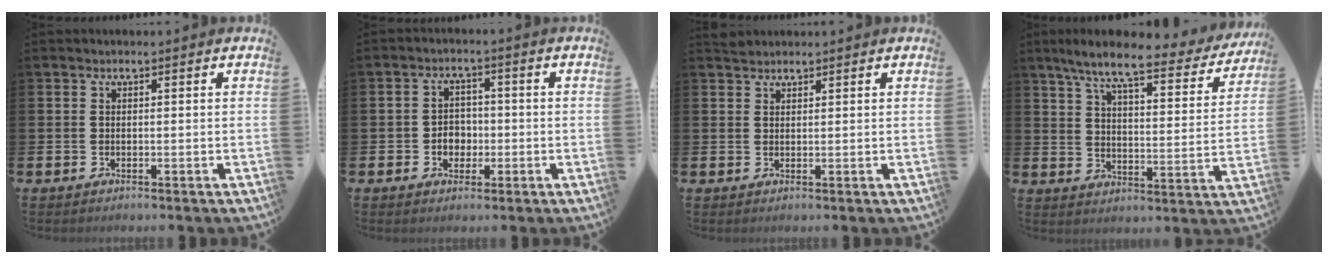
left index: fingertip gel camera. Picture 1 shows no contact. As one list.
[{"total": 3.3, "force": [-0.7, 2.7, 1.7], "torque": [-0.020, -0.001, -0.021]}, {"total": 1.7, "force": [1.6, 0.6, 0.0], "torque": [0.012, -0.001, 0.029]}, {"total": 8.4, "force": [6.9, 1.2, 4.5], "torque": [-0.099, -0.046, 0.109]}]